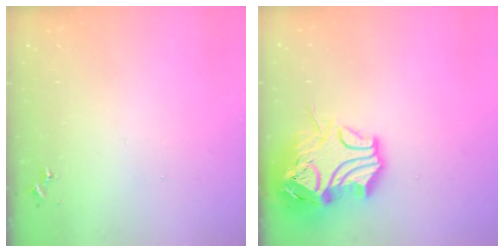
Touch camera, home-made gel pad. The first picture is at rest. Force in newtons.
{"total": 18.6, "press": 18.4, "slide": 2.7}